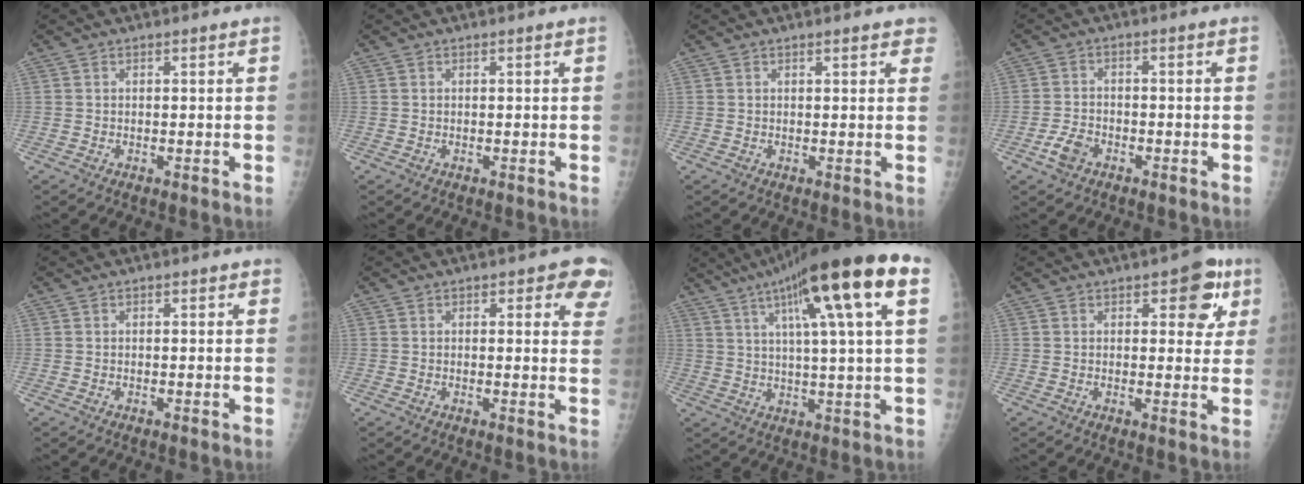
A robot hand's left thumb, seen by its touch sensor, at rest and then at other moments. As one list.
[{"total": 0.0}, {"total": 3.2, "force": [2.3, 1.1, 2.0], "torque": [-0.004, 0.000, 0.023]}, {"total": 4.1, "force": [-2.3, 2.5, 2.2], "torque": [-0.044, 0.014, -0.043]}, {"total": 0.8, "force": [0.3, 0.5, 0.6], "torque": [-0.002, 0.001, 0.001]}, {"total": 6.7, "force": [3.5, 3.3, 4.7], "torque": [-0.011, -0.010, 0.027]}, {"total": 20.2, "force": [9.0, 2.4, 18.0], "torque": [-0.283, 0.008, 0.133]}, {"total": 7.3, "force": [3.1, 3.9, 5.4], "torque": [-0.021, -0.006, 0.027]}]